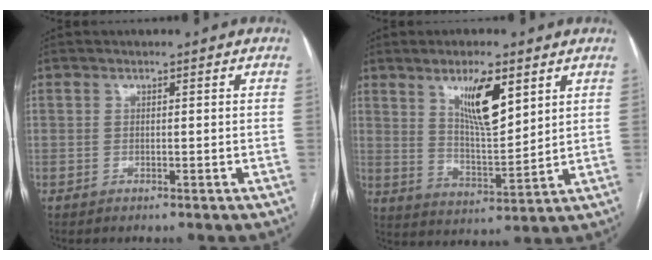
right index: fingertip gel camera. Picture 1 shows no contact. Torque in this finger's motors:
{"motor_torque": [0.92, 0.87, 0.26, 0.11]}